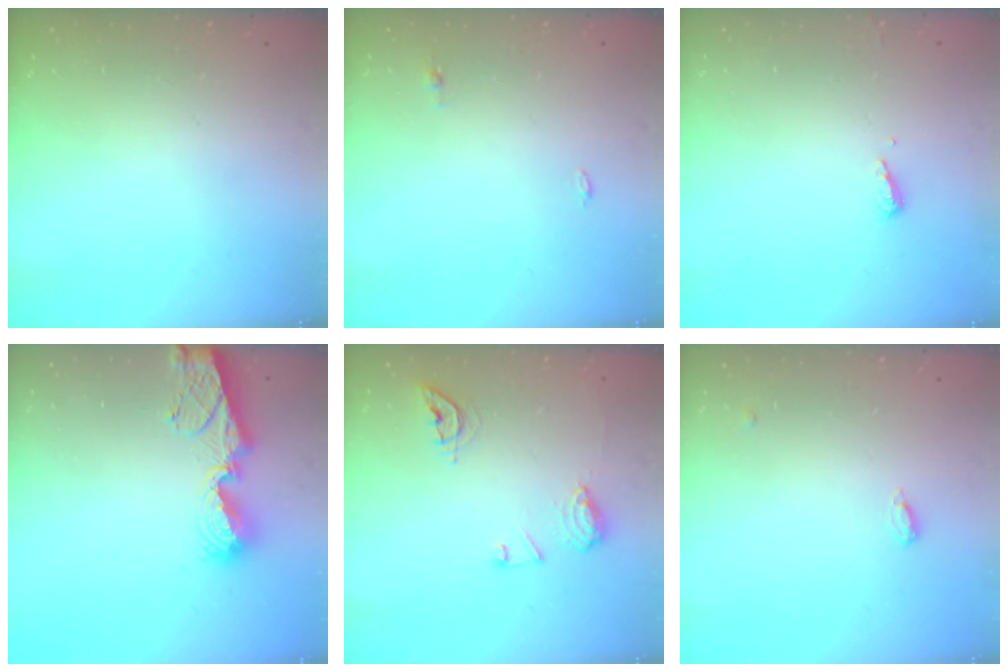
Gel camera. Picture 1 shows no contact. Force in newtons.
{"total": 3.7, "press": 3.3, "slide": 1.7}
{"total": 5.1, "press": 5.1, "slide": 0.5}
{"total": 9.2, "press": 9.2, "slide": 1.1}
{"total": 10.5, "press": 10.5, "slide": 0.7}
{"total": 4.0, "press": 3.9, "slide": 0.7}